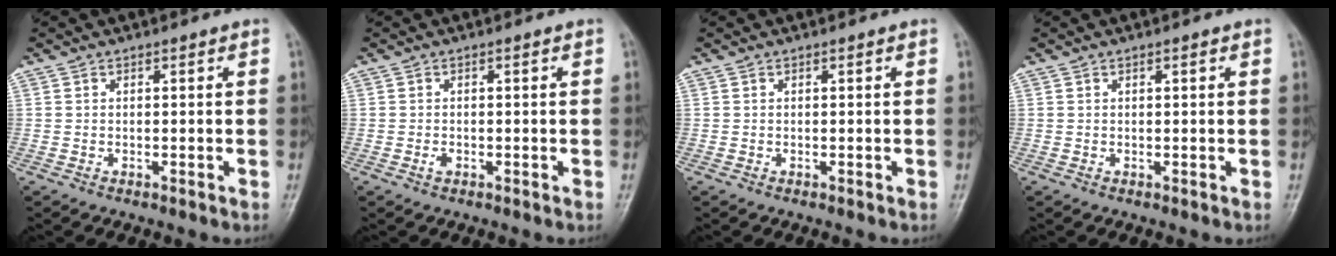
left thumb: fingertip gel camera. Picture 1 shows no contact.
{"total": 0.8, "force": [-0.3, 0.5, 0.6], "torque": [-0.010, 0.000, -0.007]}
{"total": 0.0}
{"total": 0.6, "force": [0.3, 0.1, 0.5], "torque": [-0.008, 0.001, 0.004]}